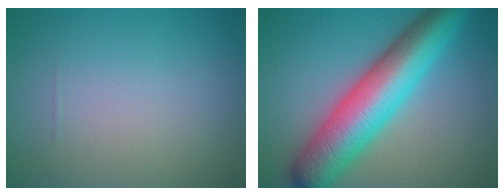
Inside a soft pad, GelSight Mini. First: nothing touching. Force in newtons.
{"total": 10.5, "press": 10.5, "slide": 0.3}